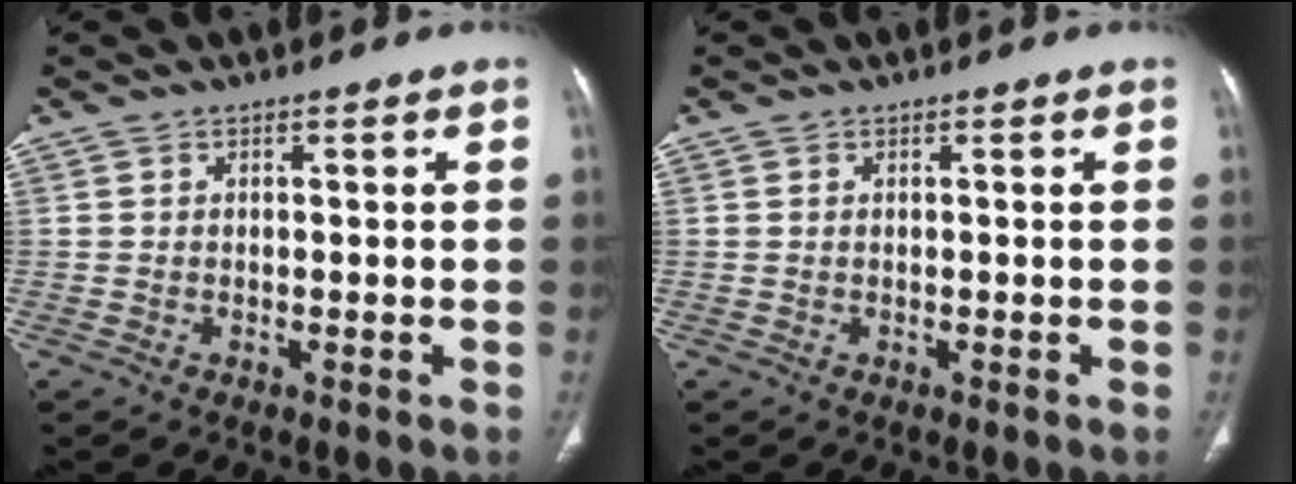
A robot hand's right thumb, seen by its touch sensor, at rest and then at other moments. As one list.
[{"total": 0.0}]